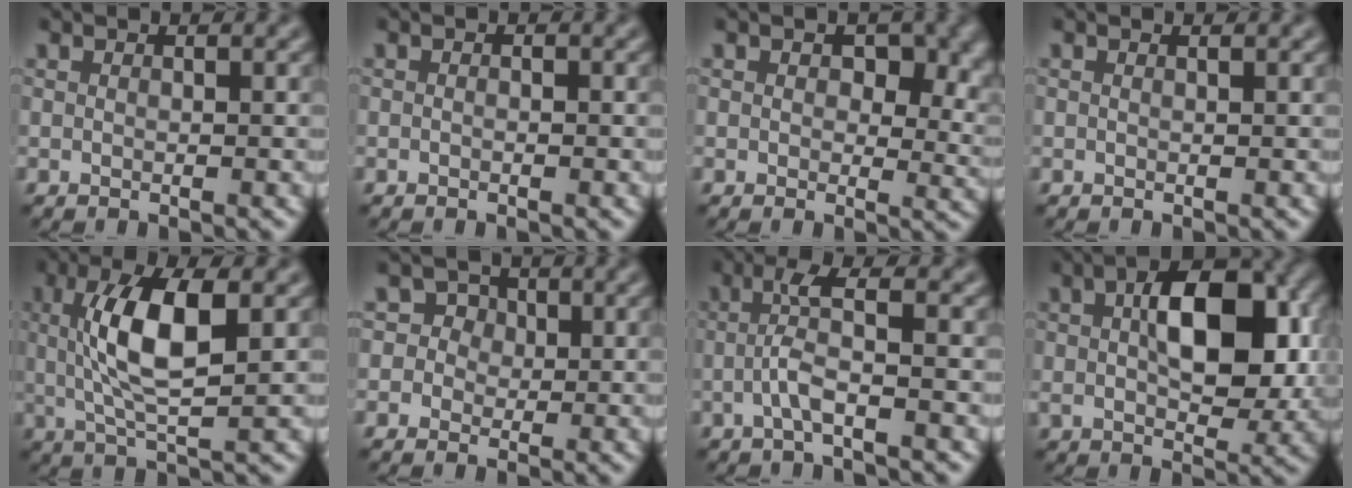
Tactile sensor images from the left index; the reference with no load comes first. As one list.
[{"total": 0.6, "force": [-0.2, 0.2, 0.5], "torque": [-0.010, -0.005, -0.004]}, {"total": 6.5, "force": [2.2, 4.1, 4.5], "torque": [-0.054, -0.012, 0.032]}, {"total": 0.6, "force": [0.2, 0.3, 0.5], "torque": [-0.006, 0.001, -0.004]}, {"total": 7.3, "force": [1.2, 2.4, 6.7], "torque": [-0.134, 0.005, 0.022]}, {"total": 3.3, "force": [0.9, 3.0, 0.9], "torque": [0.001, 0.008, 0.000]}, {"total": 2.8, "force": [-0.5, 0.4, 2.7], "torque": [-0.061, 0.003, -0.012]}, {"total": 9.7, "force": [1.8, 5.1, 8.1], "torque": [-0.123, 0.008, 0.027]}]